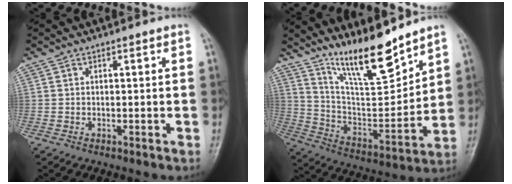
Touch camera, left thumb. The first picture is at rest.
{"total": 15.0, "force": [12.0, 3.0, 8.4], "torque": [-0.118, -0.084, 0.224]}